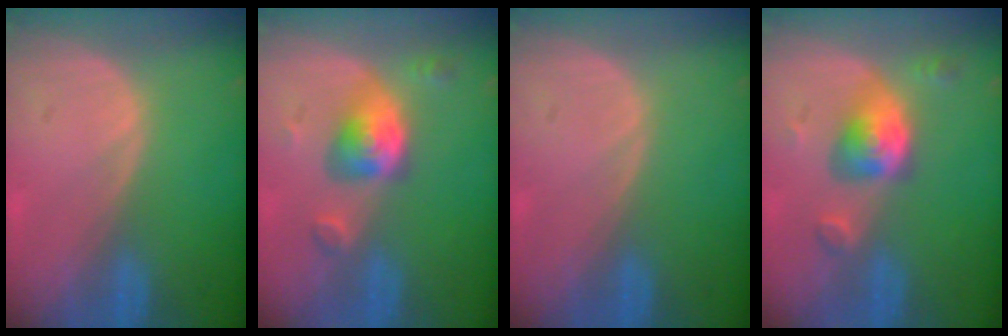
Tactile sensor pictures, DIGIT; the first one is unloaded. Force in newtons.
{"total": 5.5, "press": 5.3, "slide": 1.3}
{"total": 0.0}
{"total": 5.5, "press": 5.3, "slide": 1.3}